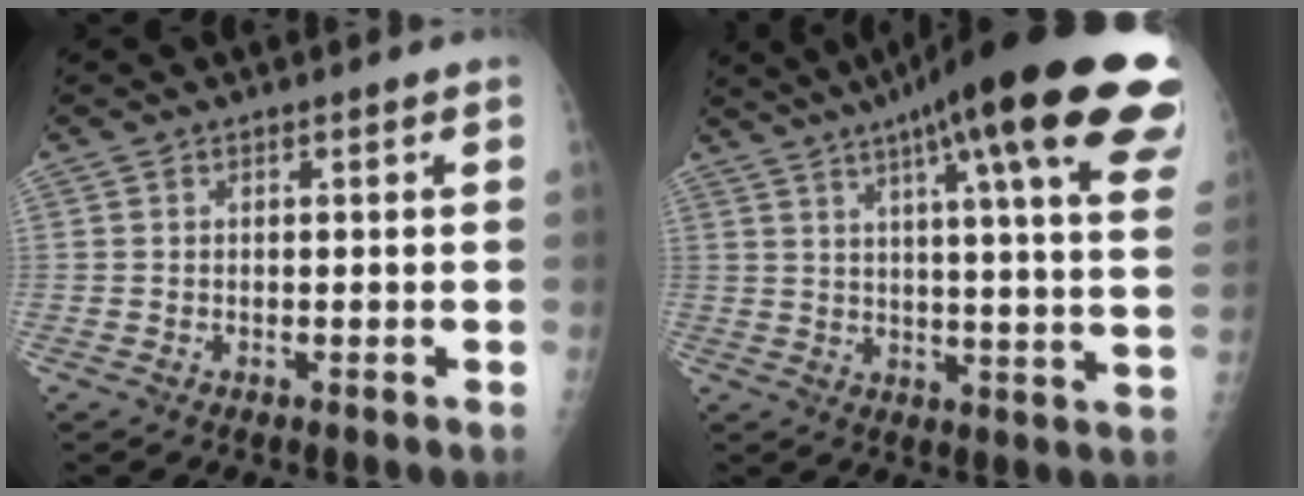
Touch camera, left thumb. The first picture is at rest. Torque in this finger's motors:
{"motor_torque": [2.11, -0.69, 2.01, -0.76, 0.45]}